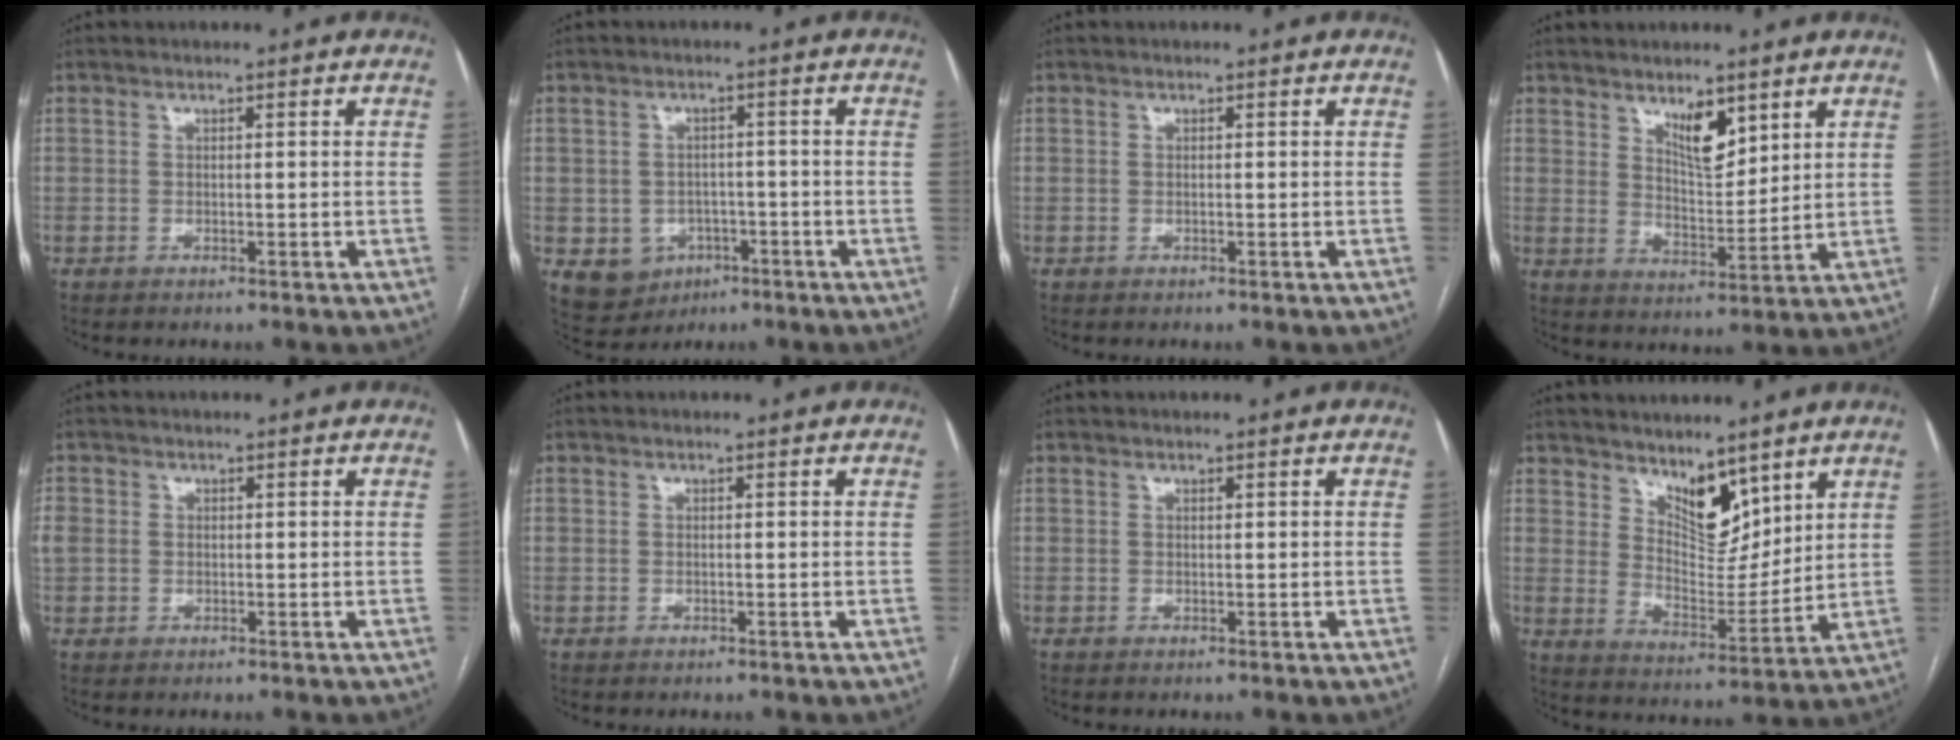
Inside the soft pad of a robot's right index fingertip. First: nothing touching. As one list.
[{"total": 7.1, "force": [-2.8, 6.1, 2.2], "torque": [-0.040, 0.006, -0.029]}, {"total": 0.0}, {"total": 6.2, "force": [3.9, 2.2, 4.2], "torque": [-0.076, -0.009, 0.073]}, {"total": 3.4, "force": [0.2, 3.0, 1.6], "torque": [-0.058, 0.018, 0.011]}, {"total": 0.0}, {"total": 0.0}, {"total": 8.2, "force": [5.9, 3.7, 4.3], "torque": [-0.069, -0.006, 0.113]}]